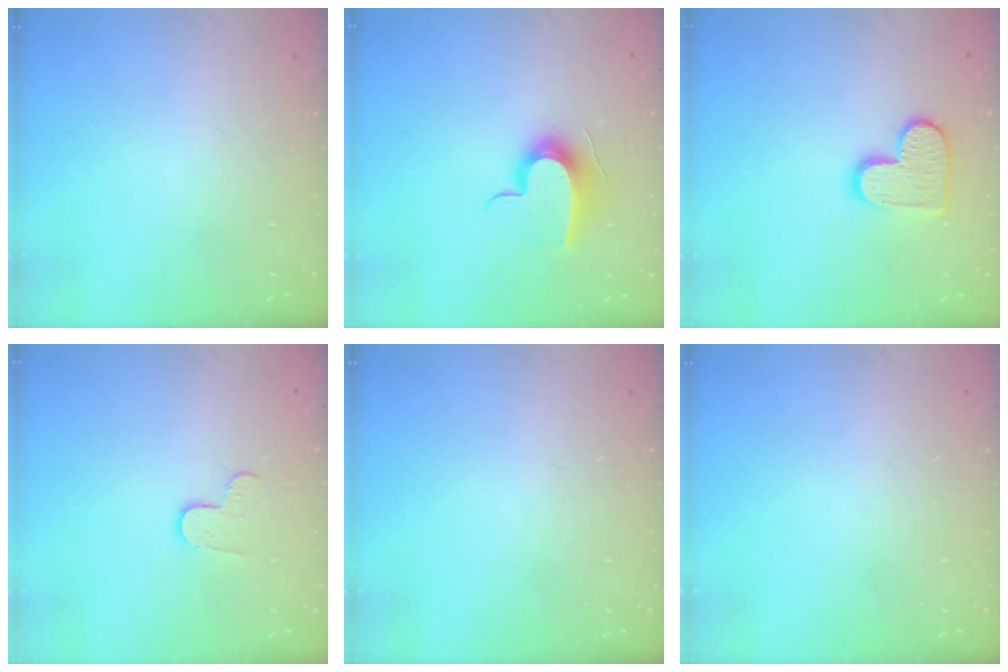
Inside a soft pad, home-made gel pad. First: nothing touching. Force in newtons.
{"total": 11.3, "press": 11.3, "slide": 0.4}
{"total": 11.7, "press": 11.6, "slide": 0.6}
{"total": 5.5, "press": 5.5, "slide": 0.5}
{"total": 0.0}
{"total": 0.0}